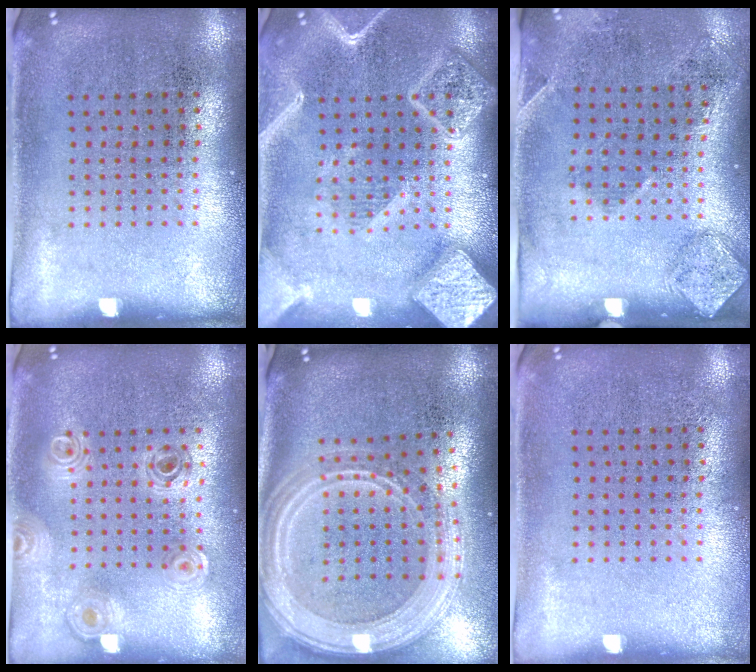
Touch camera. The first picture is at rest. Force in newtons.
{"total": 4.0, "press": 4.0, "slide": 0.5}
{"total": 1.8, "press": 1.1, "slide": 1.4}
{"total": 0.7, "press": 0.7, "slide": 0.2}
{"total": 3.0, "press": 2.5, "slide": 1.7}
{"total": 0.0}